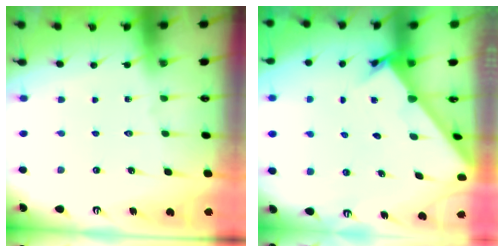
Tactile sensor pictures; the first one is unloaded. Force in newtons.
{"total": 1.9, "press": 1.9, "slide": 0.1}